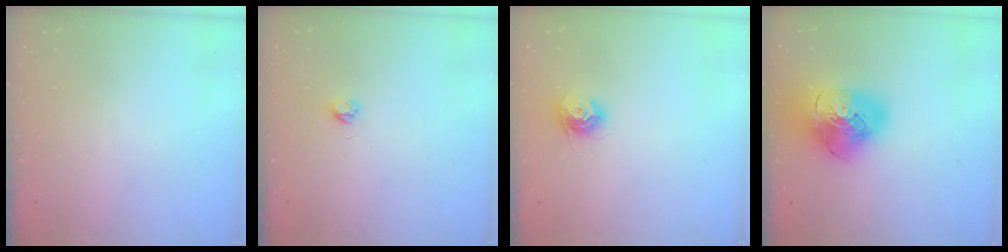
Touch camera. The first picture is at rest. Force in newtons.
{"total": 3.2, "press": 3.2, "slide": 0.4}
{"total": 10.6, "press": 10.6, "slide": 0.7}
{"total": 20.4, "press": 20.2, "slide": 2.5}